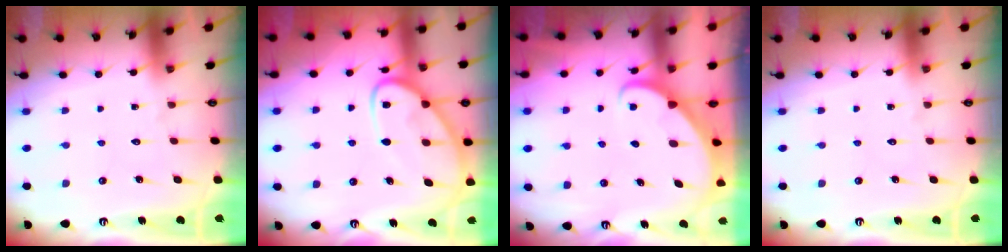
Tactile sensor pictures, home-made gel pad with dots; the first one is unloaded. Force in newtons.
{"total": 11.6, "press": 11.5, "slide": 1.2}
{"total": 2.6, "press": 2.6, "slide": 0.4}
{"total": 0.0}